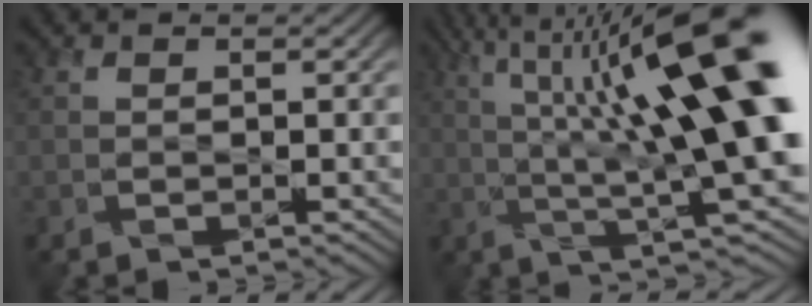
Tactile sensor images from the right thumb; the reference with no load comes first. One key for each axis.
{"total": 16.9, "fx": 4.2, "fy": 3.6, "fz": 15.9, "tx": -0.256, "ty": 0.017, "tz": 0.089}